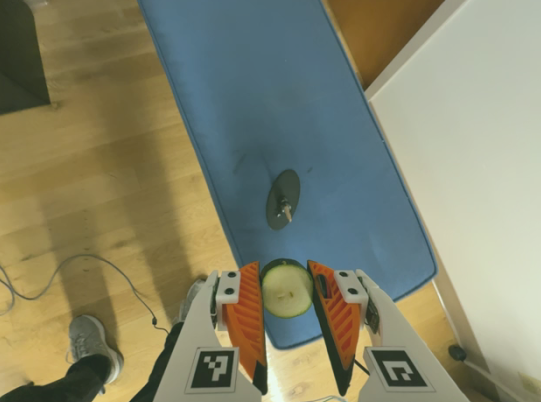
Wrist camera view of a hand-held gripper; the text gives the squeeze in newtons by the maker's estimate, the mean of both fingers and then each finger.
{"total": 7.0, "left": 6.7, "right": 7.3}